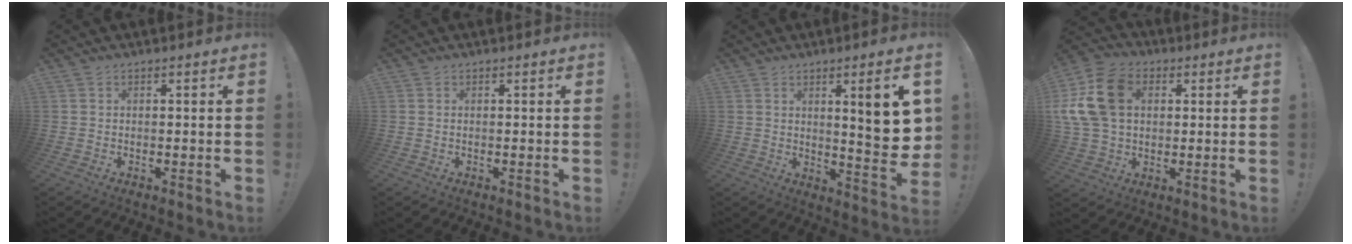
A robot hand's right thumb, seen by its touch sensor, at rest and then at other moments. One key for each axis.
{"total": 0.0}
{"total": 12.1, "fx": 3.5, "fy": 2.0, "fz": 11.4, "tx": -0.132, "ty": -0.033, "tz": 0.048}
{"total": 18.2, "fx": 4.1, "fy": 13.3, "fz": 11.6, "tx": -0.236, "ty": 0.000, "tz": 0.081}